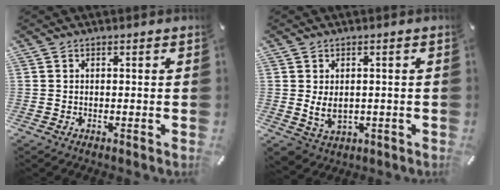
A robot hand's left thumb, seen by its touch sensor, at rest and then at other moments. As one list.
[{"total": 5.1, "force": [0.1, 4.0, 3.2], "torque": [-0.071, -0.004, 0.002]}]